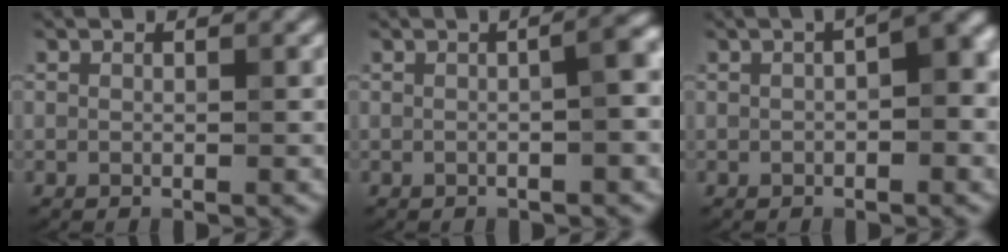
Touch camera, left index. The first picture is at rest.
{"total": 3.9, "force": [-0.1, 1.1, 3.7], "torque": [-0.032, 0.016, -0.003]}
{"total": 4.5, "force": [0.1, 1.4, 4.2], "torque": [-0.054, 0.013, 0.002]}